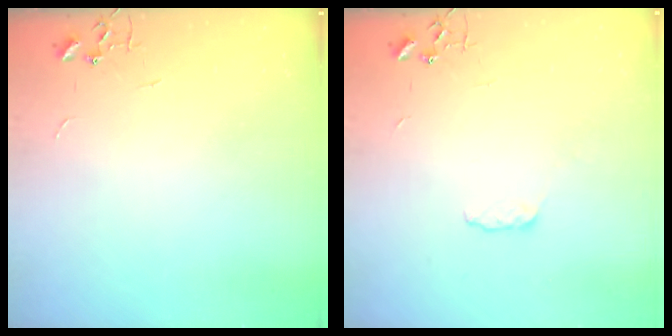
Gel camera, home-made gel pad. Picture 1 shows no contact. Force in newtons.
{"total": 3.8, "press": 3.8, "slide": 0.6}